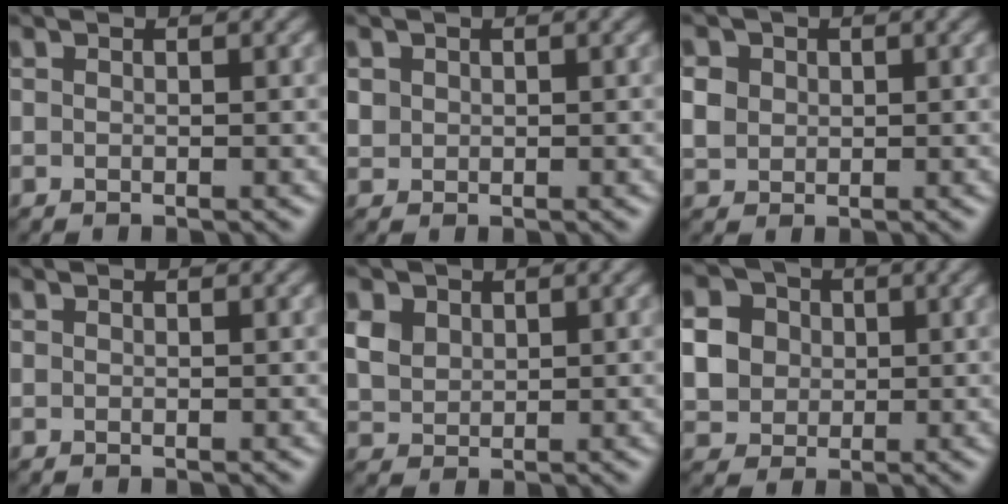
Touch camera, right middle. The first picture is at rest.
{"total": 1.0, "force": [0.3, 0.9, 0.2], "torque": [-0.001, -0.003, 0.009]}
{"total": 2.4, "force": [0.5, 2.1, 0.9], "torque": [-0.024, 0.003, 0.011]}
{"total": 0.0}
{"total": 4.0, "force": [1.9, 3.0, 2.0], "torque": [-0.065, 0.017, 0.034]}
{"total": 6.2, "force": [0.7, 5.6, 2.6], "torque": [-0.069, 0.021, 0.015]}